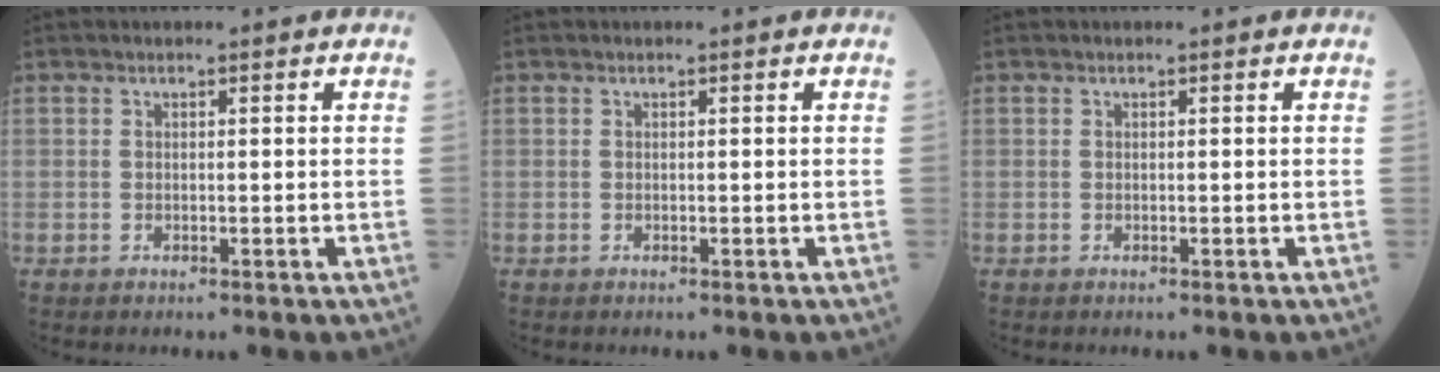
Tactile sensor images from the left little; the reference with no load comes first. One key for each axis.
{"total": 0.0}
{"total": 0.0}